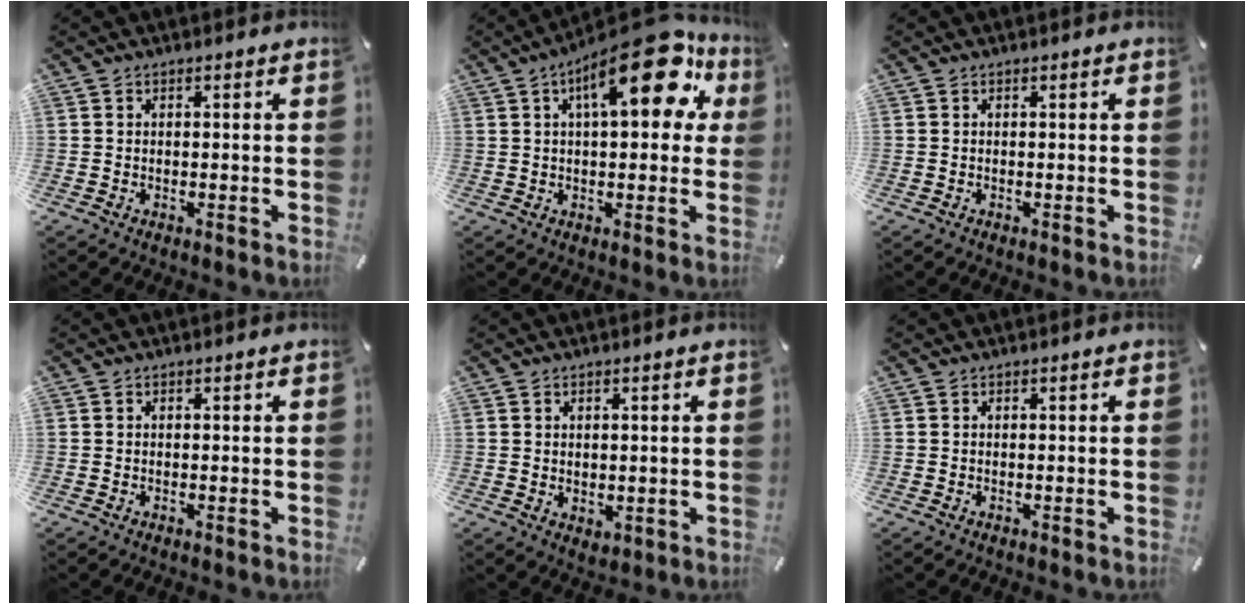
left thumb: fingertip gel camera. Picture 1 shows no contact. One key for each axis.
{"total": 19.9, "fx": 8.1, "fy": 8.0, "fz": 16.3, "tx": -0.229, "ty": -0.026, "tz": 0.125}
{"total": 0.0}
{"total": 0.0}
{"total": 1.7, "fx": 0.9, "fy": 1.4, "fz": 0.3, "tx": 0.000, "ty": -0.001, "tz": 0.015}
{"total": 0.0}